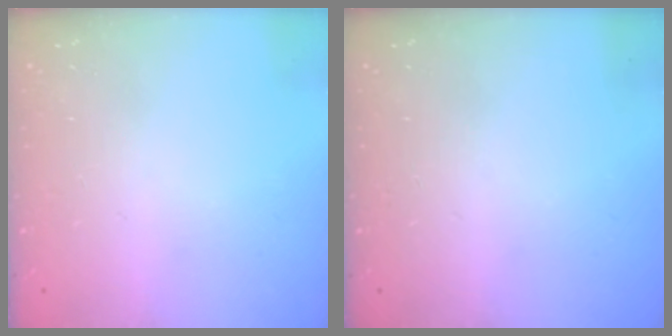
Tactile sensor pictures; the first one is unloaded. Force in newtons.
{"total": 0.0}